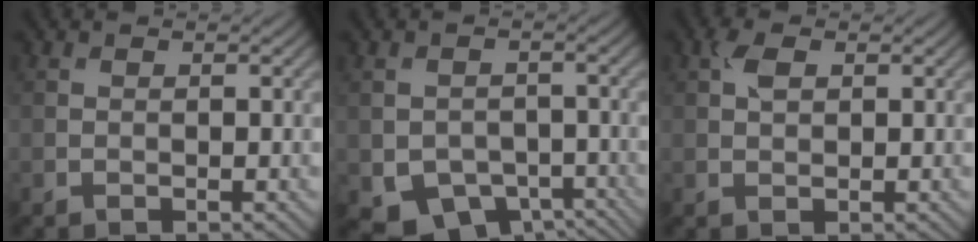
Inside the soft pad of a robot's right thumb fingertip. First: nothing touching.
{"total": 6.9, "force": [-3.6, 5.0, 3.2], "torque": [-0.061, -0.028, -0.050]}
{"total": 2.2, "force": [0.8, 1.3, 1.6], "torque": [-0.037, 0.004, 0.013]}